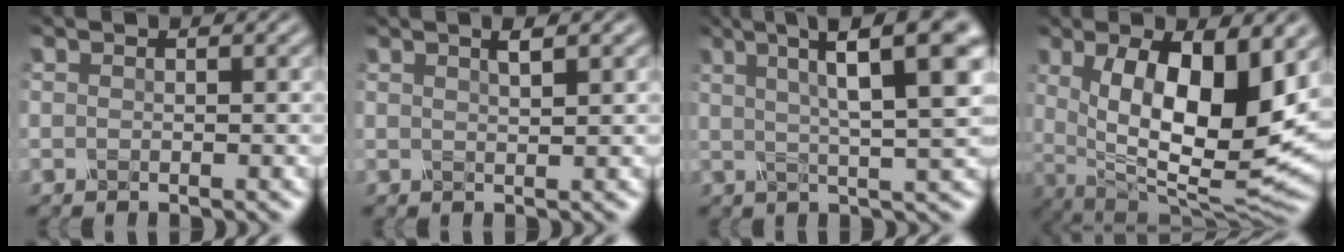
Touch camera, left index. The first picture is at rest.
{"total": 1.9, "force": [0.9, 0.5, 1.6], "torque": [-0.013, 0.007, 0.007]}
{"total": 10.2, "force": [3.8, 2.1, 9.2], "torque": [-0.124, 0.024, 0.058]}
{"total": 12.7, "force": [1.7, 5.2, 11.5], "torque": [-0.186, -0.025, 0.033]}